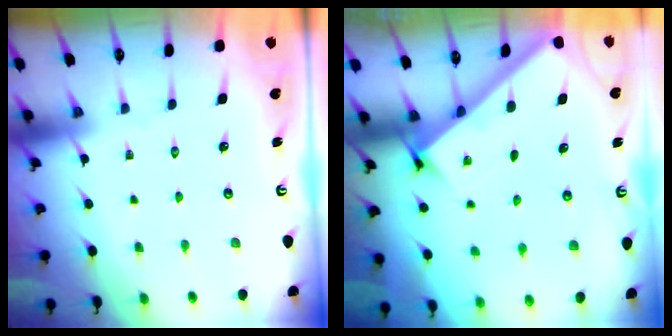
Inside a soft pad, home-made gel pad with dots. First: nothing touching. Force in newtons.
{"total": 2.7, "press": 2.7, "slide": 0.4}